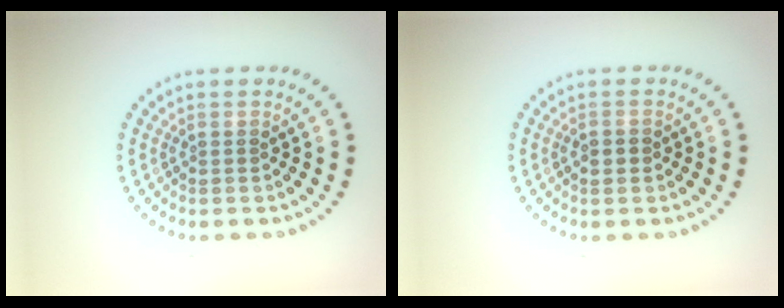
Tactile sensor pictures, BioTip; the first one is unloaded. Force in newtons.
{"total": 1.7, "press": 1.7, "slide": 0.0}